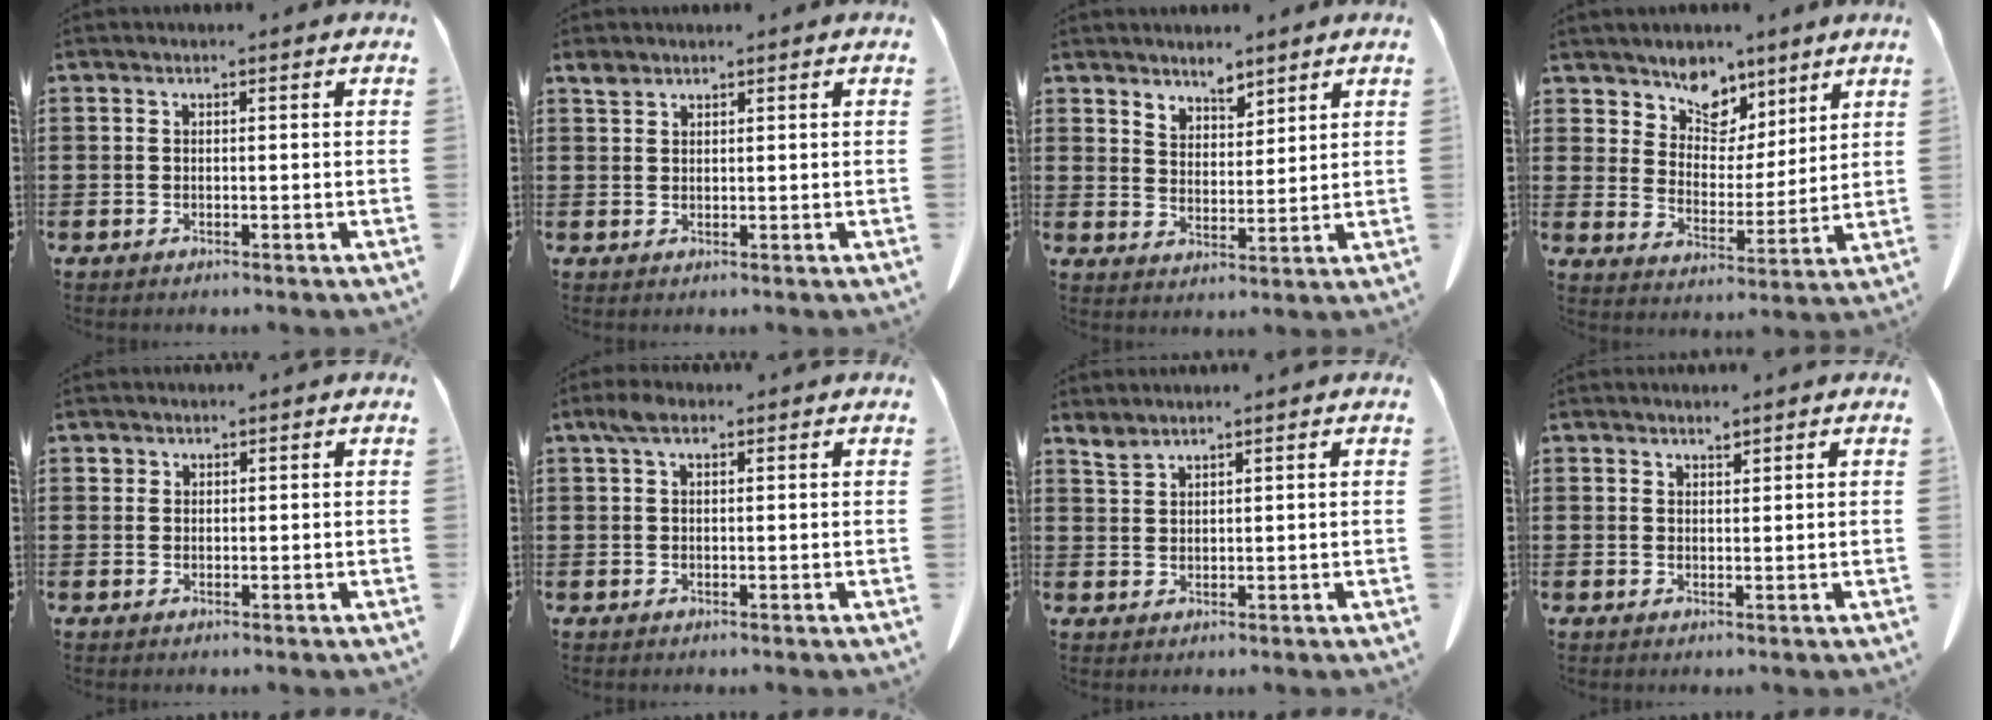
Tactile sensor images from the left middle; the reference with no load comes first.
{"total": 1.6, "force": [1.3, 0.7, 0.6], "torque": [-0.016, 0.000, 0.027]}
{"total": 3.8, "force": [3.6, 1.4, 0.0], "torque": [-0.014, -0.010, 0.068]}
{"total": 6.9, "force": [5.6, 4.0, 0.3], "torque": [-0.048, -0.038, 0.104]}
{"total": 0.8, "force": [0.6, 0.4, 0.0], "torque": [-0.004, -0.001, 0.013]}
{"total": 2.5, "force": [1.1, 1.2, 2.0], "torque": [-0.044, 0.006, 0.018]}
{"total": 1.9, "force": [1.8, 0.2, 0.6], "torque": [-0.017, -0.003, 0.036]}
{"total": 1.3, "force": [1.2, 0.3, 0.4], "torque": [-0.009, 0.000, 0.023]}